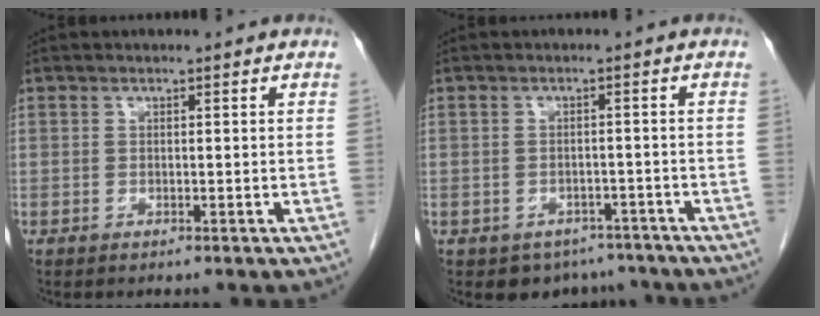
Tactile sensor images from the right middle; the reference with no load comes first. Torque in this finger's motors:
{"motor_torque": [0.02, -0.01, -0.05, 0.00]}